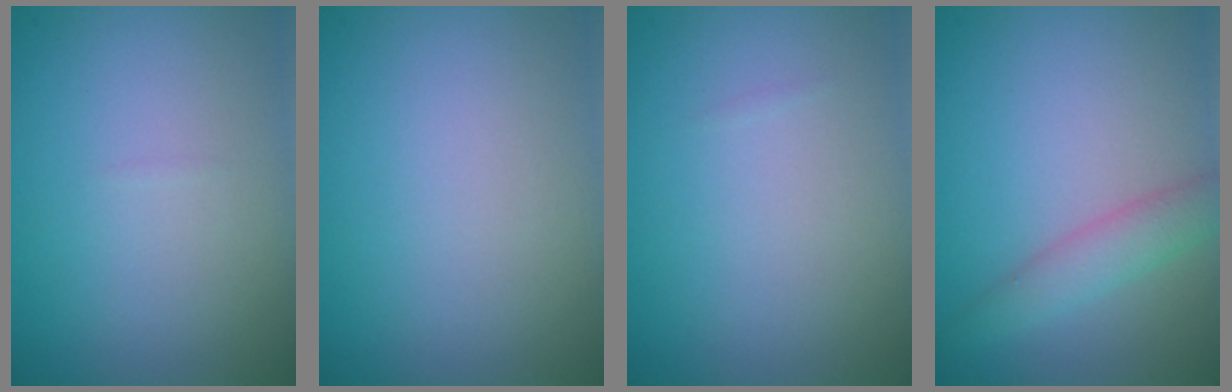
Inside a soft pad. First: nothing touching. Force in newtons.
{"total": 0.0}
{"total": 0.0}
{"total": 2.7, "press": 2.7, "slide": 0.2}